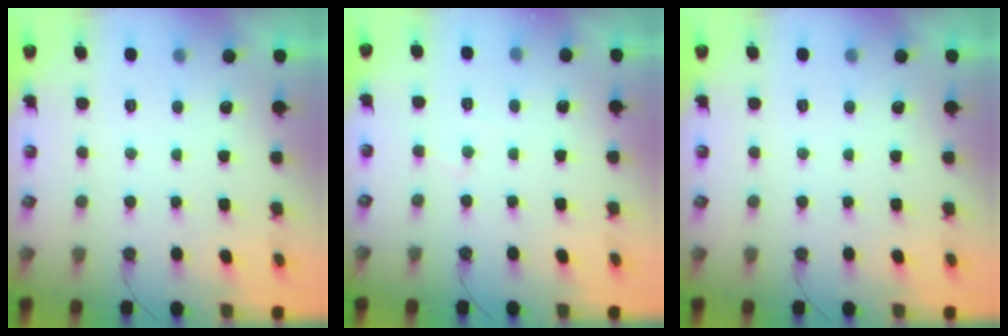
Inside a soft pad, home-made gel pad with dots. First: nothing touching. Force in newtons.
{"total": 3.3, "press": 3.3, "slide": 0.5}
{"total": 0.0}